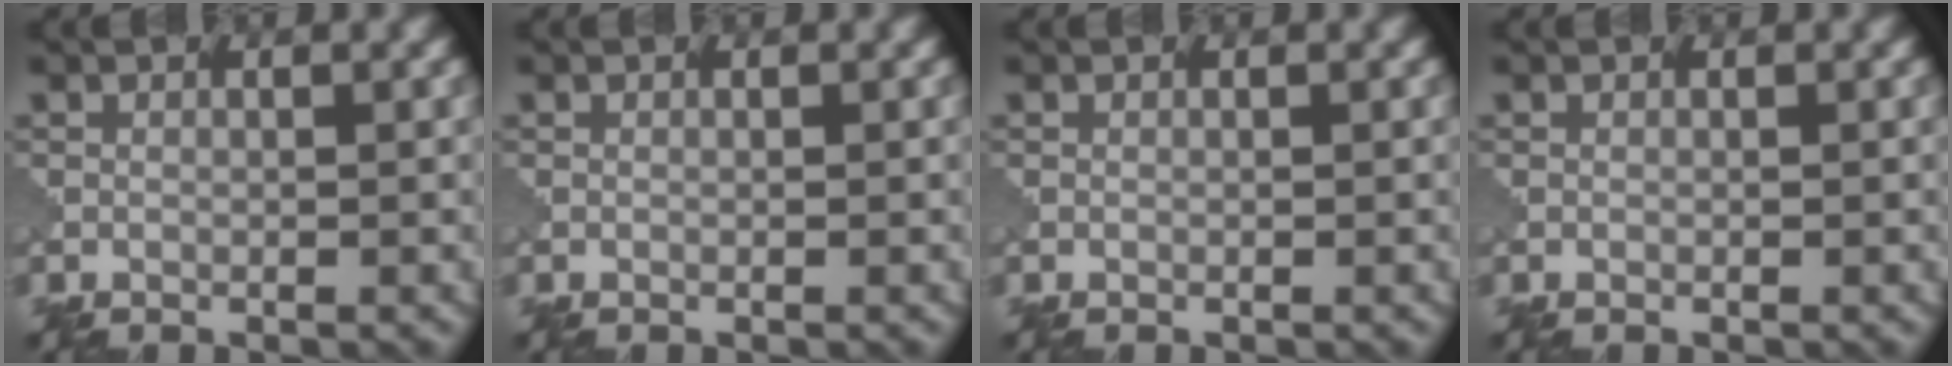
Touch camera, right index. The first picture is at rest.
{"total": 0.0}
{"total": 0.0}
{"total": 0.0}